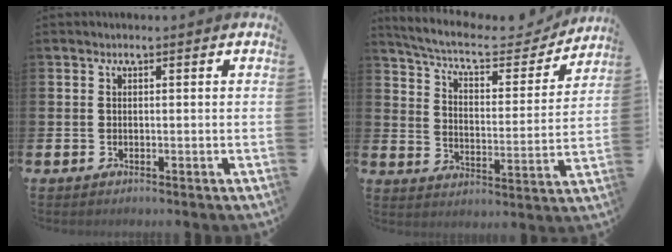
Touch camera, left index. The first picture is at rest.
{"total": 8.2, "force": [7.2, 2.1, 3.3], "torque": [-0.091, -0.044, 0.121]}